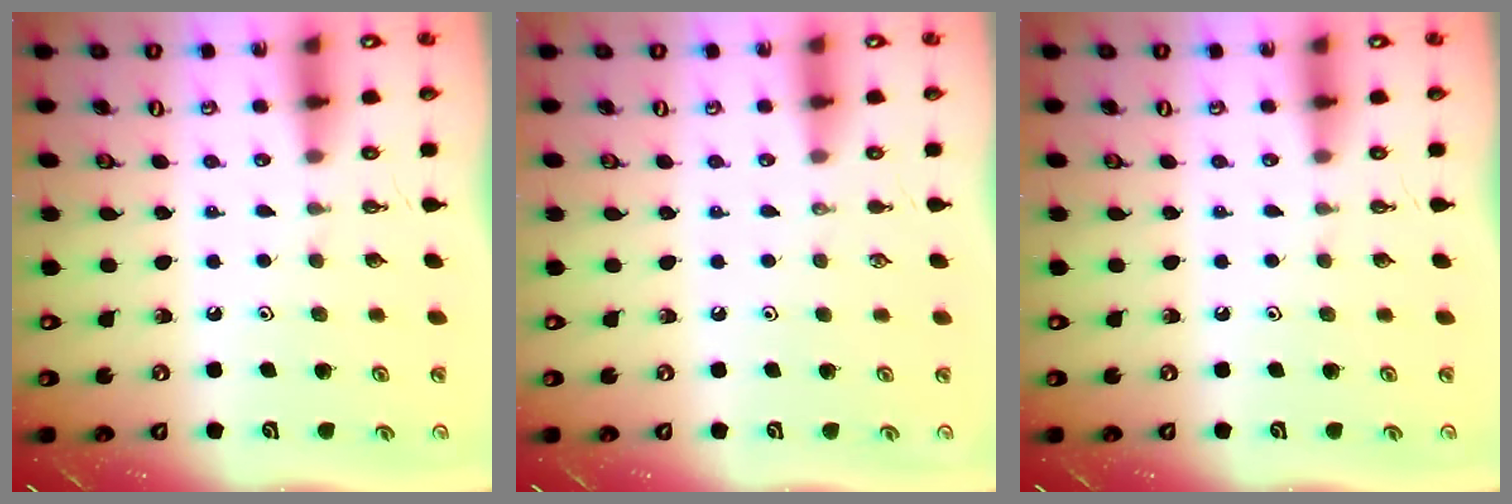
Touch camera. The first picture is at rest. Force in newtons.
{"total": 0.0}
{"total": 0.0}